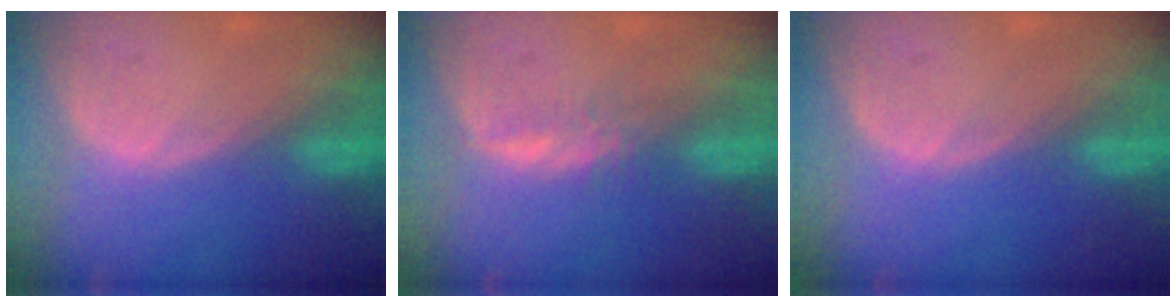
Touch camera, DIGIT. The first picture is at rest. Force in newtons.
{"total": 2.0, "press": 1.8, "slide": 0.6}
{"total": 0.0}